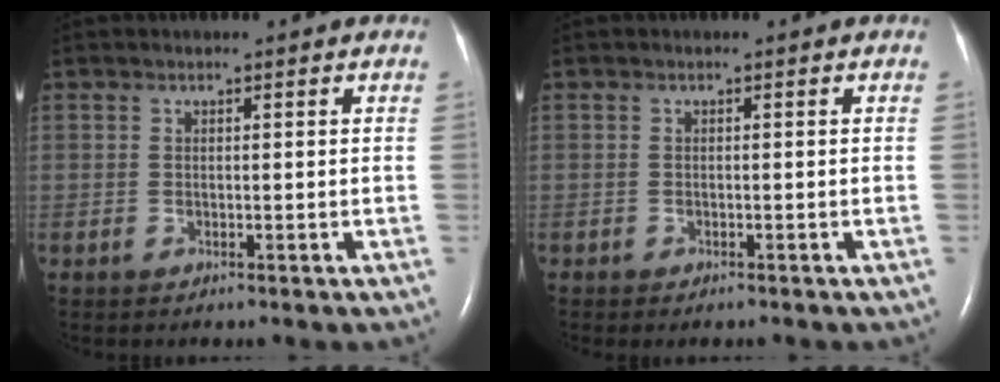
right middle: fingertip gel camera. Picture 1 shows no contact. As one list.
[{"total": 0.9, "force": [-0.7, 0.3, 0.4], "torque": [-0.008, -0.002, -0.008]}]